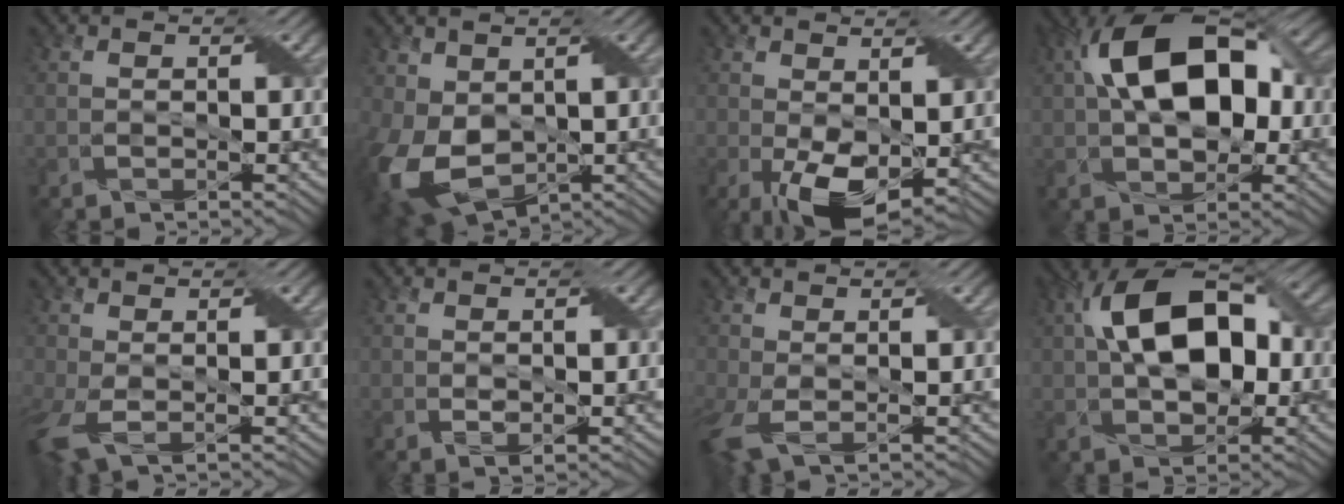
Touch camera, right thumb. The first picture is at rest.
{"total": 10.3, "force": [-0.7, 7.0, 7.5], "torque": [-0.202, -0.019, -0.011]}
{"total": 7.7, "force": [-1.3, 3.8, 6.5], "torque": [-0.132, -0.011, -0.018]}
{"total": 15.4, "force": [2.3, 9.1, 12.1], "torque": [-0.211, 0.029, 0.028]}
{"total": 4.0, "force": [-0.6, 1.9, 3.5], "torque": [-0.099, -0.006, -0.012]}
{"total": 1.2, "force": [0.4, 0.4, 1.0], "torque": [-0.022, 0.001, 0.011]}
{"total": 3.6, "force": [-0.4, 1.6, 3.2], "torque": [-0.092, -0.003, -0.010]}
{"total": 14.0, "force": [1.8, 8.2, 11.2], "torque": [-0.201, 0.028, 0.020]}